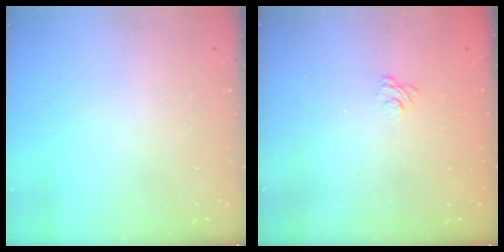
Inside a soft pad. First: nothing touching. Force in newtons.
{"total": 2.1, "press": 1.8, "slide": 1.1}